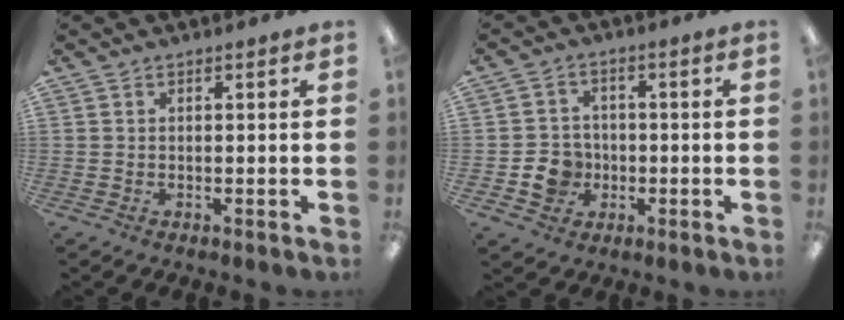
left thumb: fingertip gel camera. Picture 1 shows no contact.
{"total": 7.0, "force": [-2.2, 6.1, 2.8], "torque": [-0.053, 0.016, -0.034]}